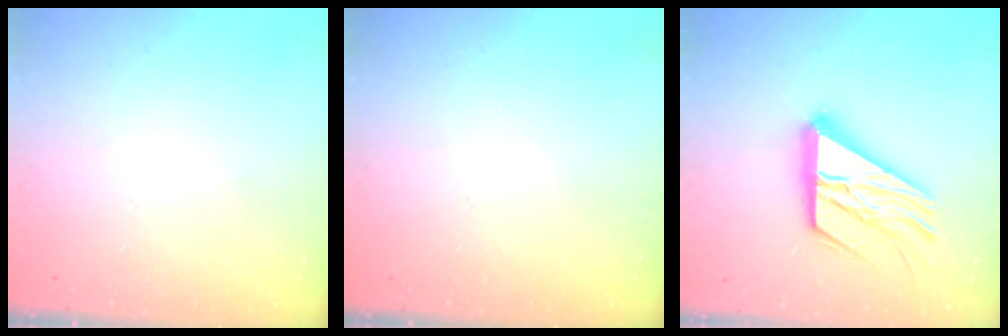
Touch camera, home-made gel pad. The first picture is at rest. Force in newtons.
{"total": 0.0}
{"total": 20.1, "press": 20.0, "slide": 2.1}